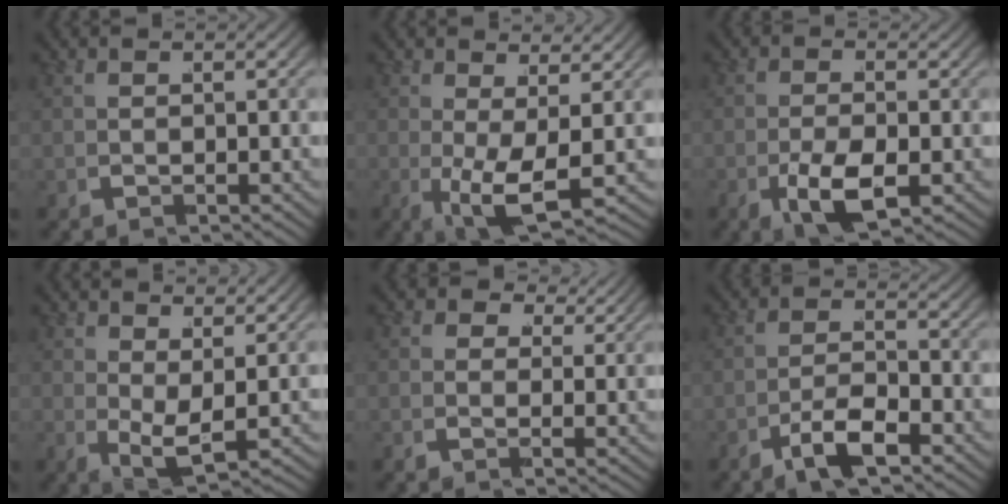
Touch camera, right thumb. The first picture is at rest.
{"total": 4.9, "force": [-0.5, 2.4, 4.2], "torque": [-0.079, -0.026, -0.006]}
{"total": 4.3, "force": [-2.0, 2.4, 3.0], "torque": [-0.072, -0.029, -0.032]}
{"total": 3.0, "force": [0.6, 1.6, 2.5], "torque": [-0.049, -0.020, 0.012]}
{"total": 2.8, "force": [1.9, 1.9, 0.9], "torque": [-0.025, -0.002, 0.022]}
{"total": 3.4, "force": [-2.6, 1.1, 1.9], "torque": [-0.031, -0.006, -0.053]}